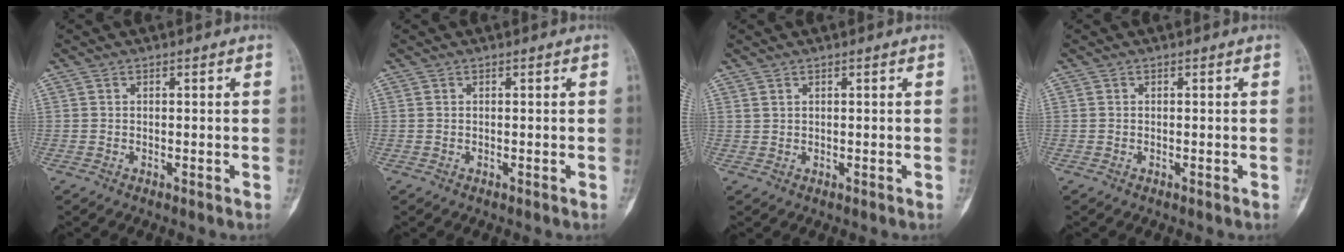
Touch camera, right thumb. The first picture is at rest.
{"total": 0.0}
{"total": 0.6, "force": [0.5, 0.2, 0.2], "torque": [-0.005, 0.000, 0.012]}
{"total": 0.0}